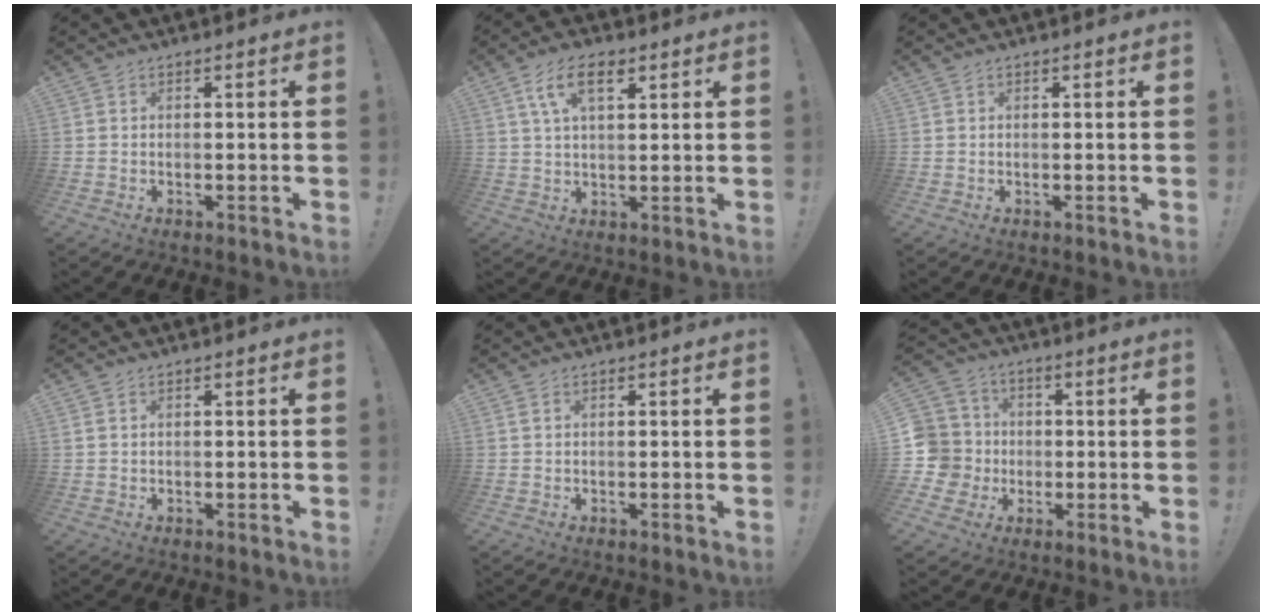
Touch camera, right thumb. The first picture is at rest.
{"total": 8.7, "force": [4.0, 4.1, 6.5], "torque": [-0.112, 0.002, 0.072]}
{"total": 0.0}
{"total": 0.8, "force": [0.5, 0.5, 0.5], "torque": [-0.016, 0.004, 0.010]}
{"total": 0.5, "force": [0.2, 0.2, 0.4], "torque": [-0.009, 0.001, 0.004]}
{"total": 11.2, "force": [-0.7, 10.6, 3.6], "torque": [-0.069, 0.009, -0.004]}